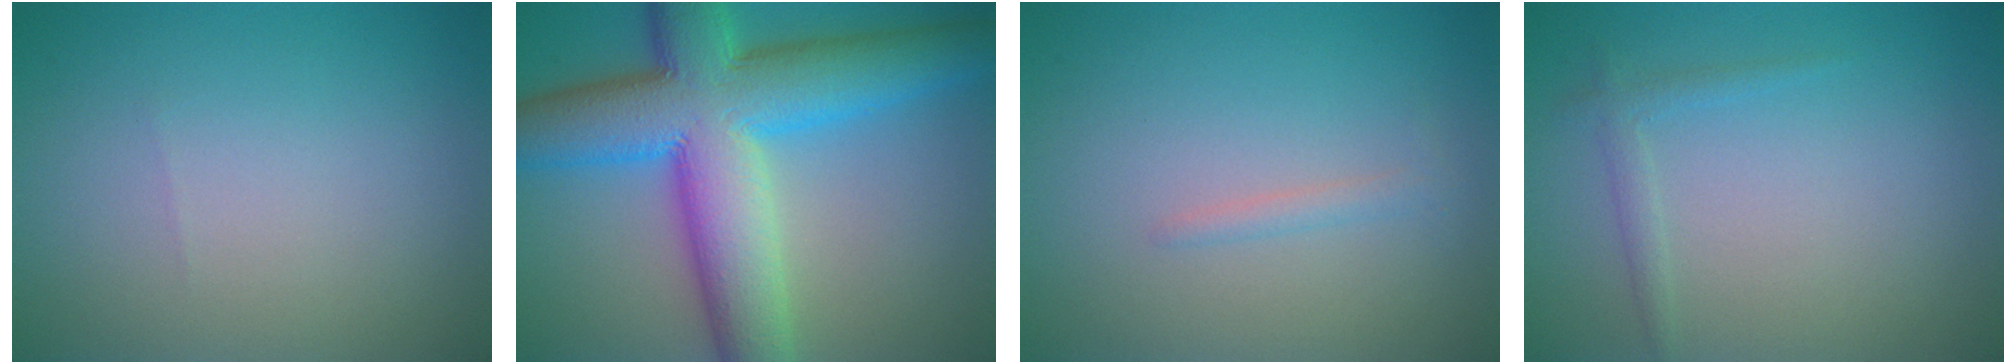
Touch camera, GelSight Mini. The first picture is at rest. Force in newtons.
{"total": 13.1, "press": 13.1, "slide": 0.2}
{"total": 1.0, "press": 1.0, "slide": 0.0}
{"total": 1.2, "press": 1.2, "slide": 0.0}